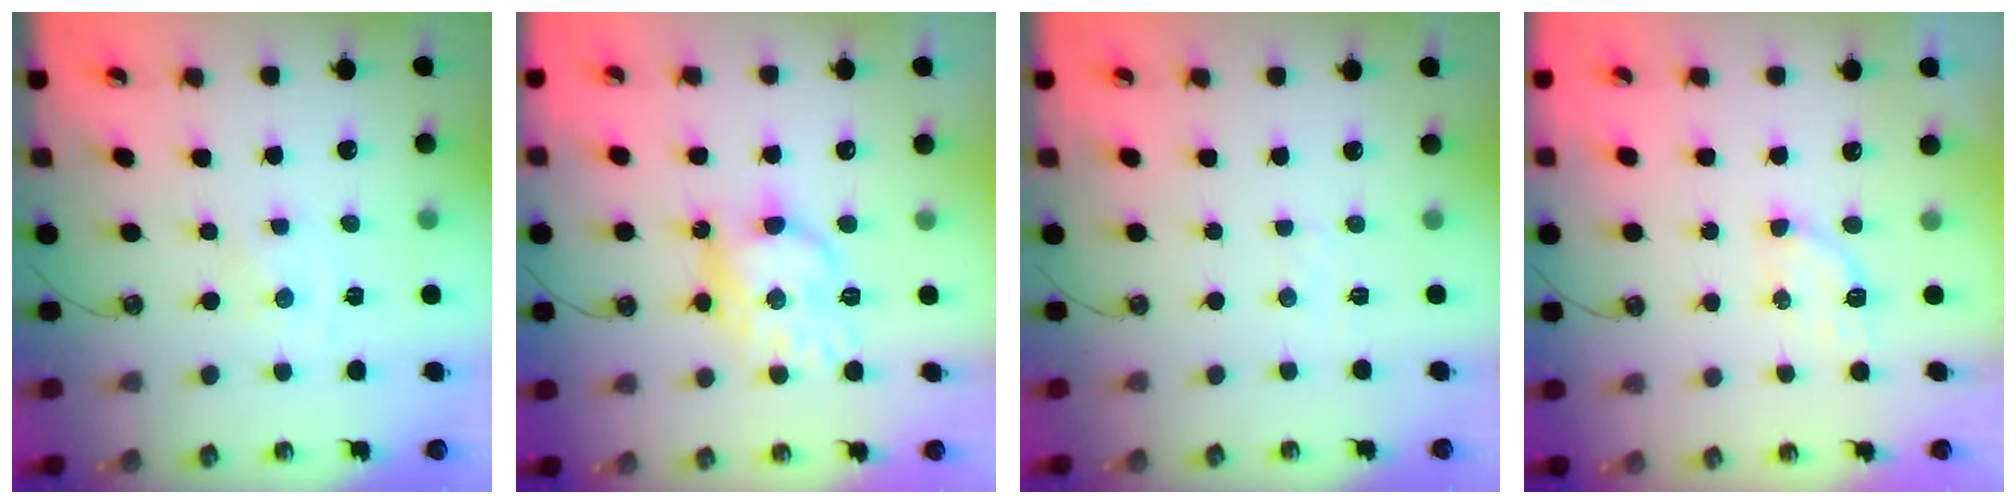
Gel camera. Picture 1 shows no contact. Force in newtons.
{"total": 13.9, "press": 13.9, "slide": 0.7}
{"total": 2.5, "press": 2.4, "slide": 0.4}
{"total": 3.8, "press": 3.8, "slide": 0.5}